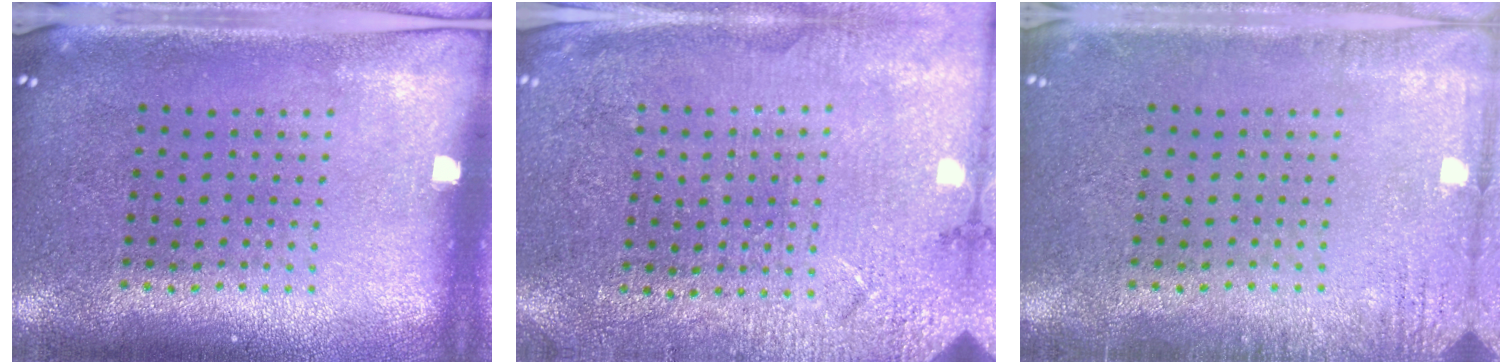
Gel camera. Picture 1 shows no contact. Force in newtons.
{"total": 2.8, "press": 2.8, "slide": 0.1}
{"total": 1.7, "press": 1.7, "slide": 0.2}